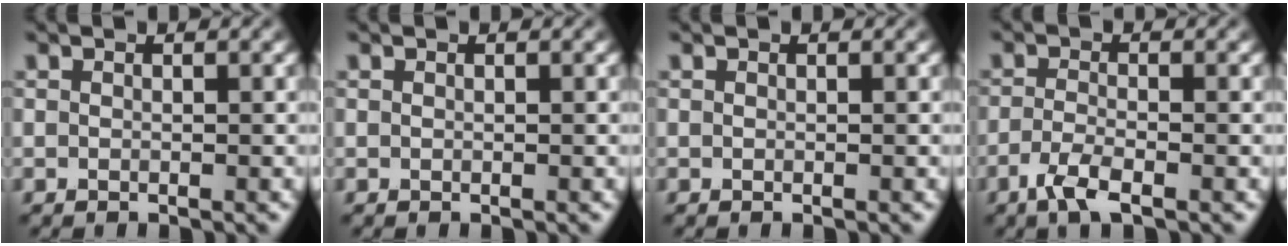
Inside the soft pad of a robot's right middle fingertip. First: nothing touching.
{"total": 0.0}
{"total": 0.0}
{"total": 2.8, "force": [-1.6, 0.7, 2.1], "torque": [-0.048, -0.001, -0.038]}